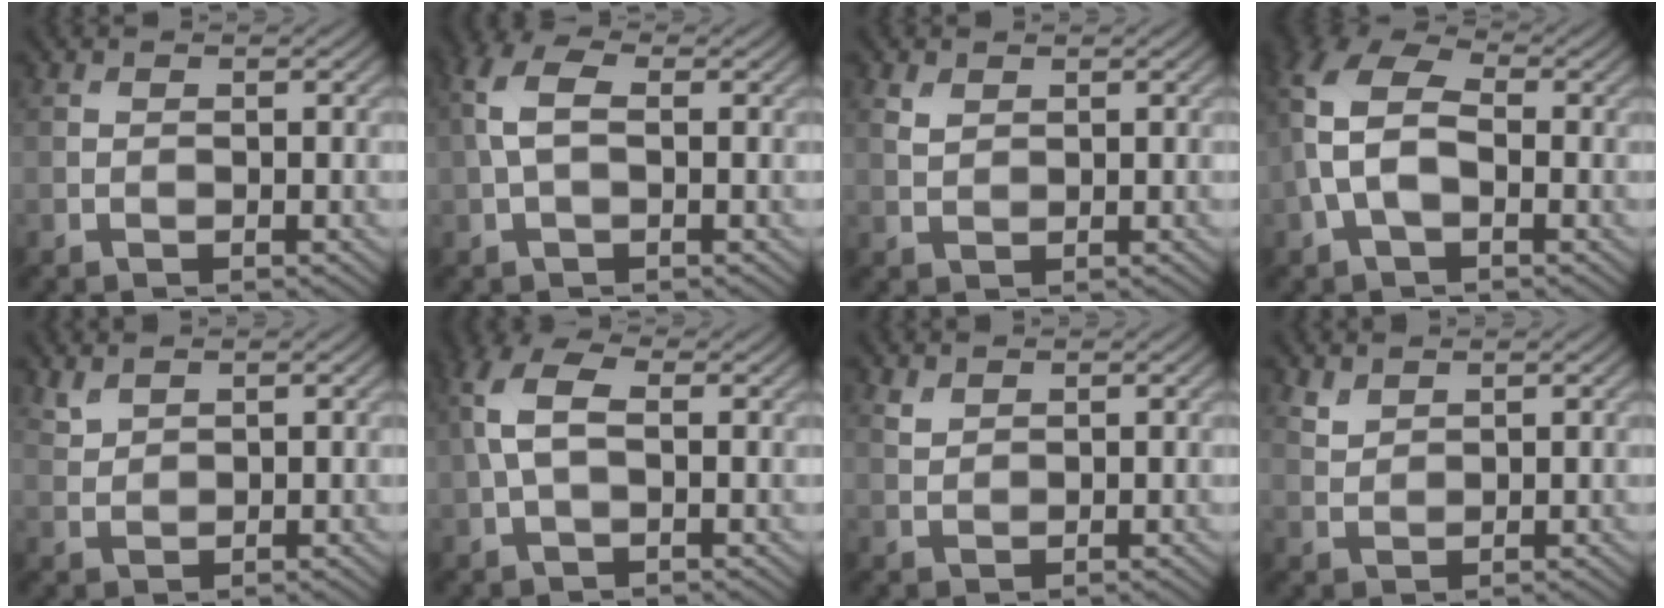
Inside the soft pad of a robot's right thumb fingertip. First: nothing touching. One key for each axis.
{"total": 4.8, "fx": 0.5, "fy": 2.5, "fz": 4.1, "tx": -0.106, "ty": 0.014, "tz": 0.003}
{"total": 1.6, "fx": 1.0, "fy": 0.9, "fz": 0.8, "tx": -0.023, "ty": -0.001, "tz": 0.024}
{"total": 8.3, "fx": -0.4, "fy": 4.9, "fz": 6.7, "tx": -0.164, "ty": 0.017, "tz": -0.020}
{"total": 1.9, "fx": 1.6, "fy": 0.7, "fz": 0.7, "tx": -0.026, "ty": 0.001, "tz": 0.042}
{"total": 6.1, "fx": 0.7, "fy": 3.2, "fz": 5.2, "tx": -0.133, "ty": 0.016, "tz": 0.004}
{"total": 1.4, "fx": 1.2, "fy": 0.6, "fz": 0.5, "tx": -0.019, "ty": -0.001, "tz": 0.029}
{"total": 2.1, "fx": 1.7, "fy": 0.8, "fz": 0.8, "tx": -0.025, "ty": -0.001, "tz": 0.043}